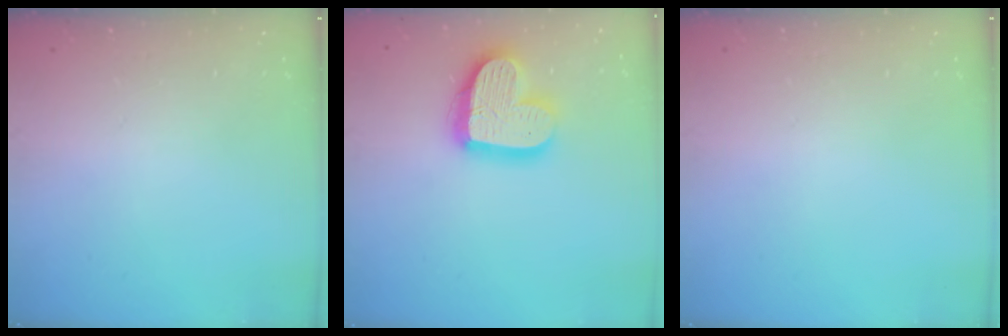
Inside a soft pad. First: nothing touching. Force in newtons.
{"total": 18.7, "press": 18.7, "slide": 1.5}
{"total": 0.0}